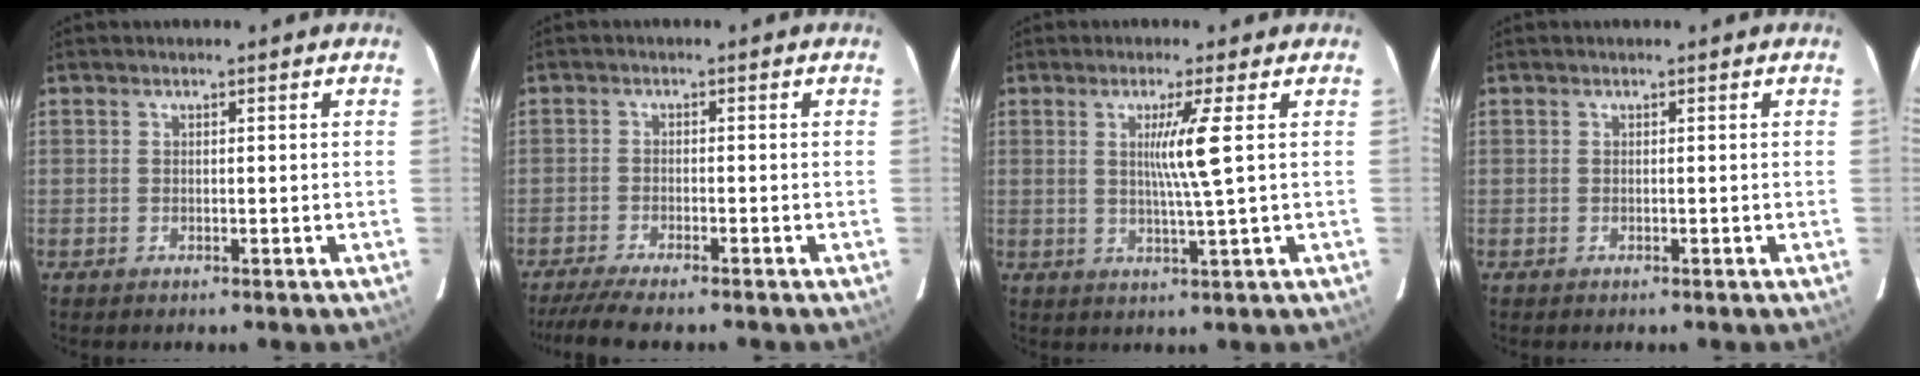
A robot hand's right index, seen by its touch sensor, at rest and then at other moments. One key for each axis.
{"total": 6.9, "fx": -5.9, "fy": 0.6, "fz": 3.7, "tx": -0.057, "ty": -0.018, "tz": -0.097}
{"total": 5.5, "fx": 1.1, "fy": -1.6, "fz": 5.1, "tx": -0.095, "ty": -0.011, "tz": 0.022}
{"total": 0.0}